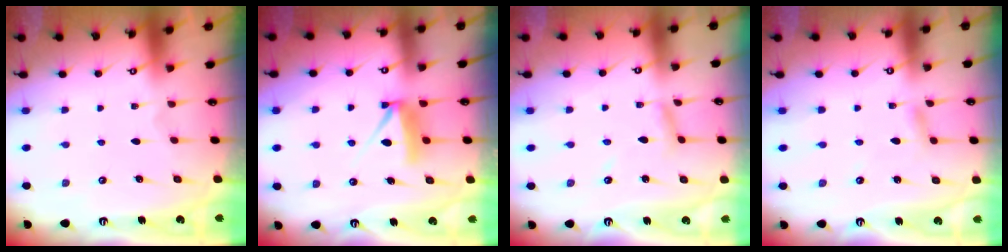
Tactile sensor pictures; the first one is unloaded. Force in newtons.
{"total": 7.7, "press": 7.7, "slide": 0.4}
{"total": 5.5, "press": 5.5, "slide": 0.3}
{"total": 4.7, "press": 4.7, "slide": 0.3}